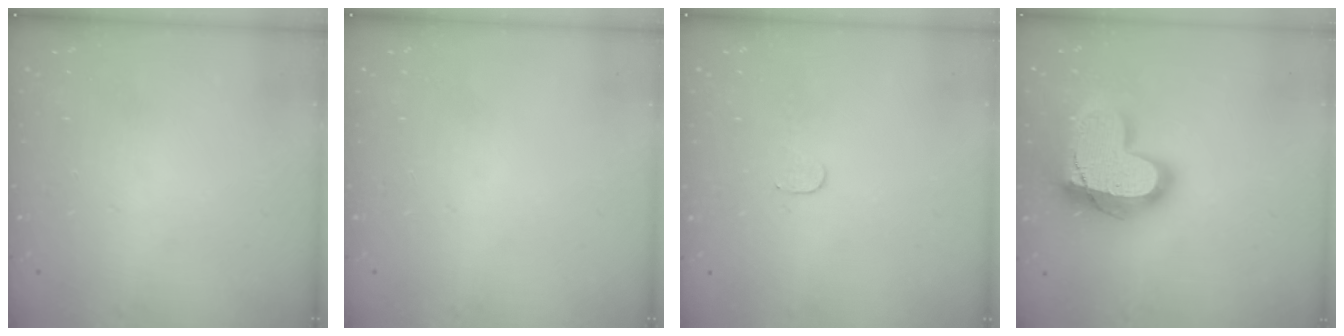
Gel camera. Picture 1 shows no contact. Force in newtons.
{"total": 0.0}
{"total": 2.8, "press": 2.8, "slide": 0.2}
{"total": 21.4, "press": 21.3, "slide": 1.7}